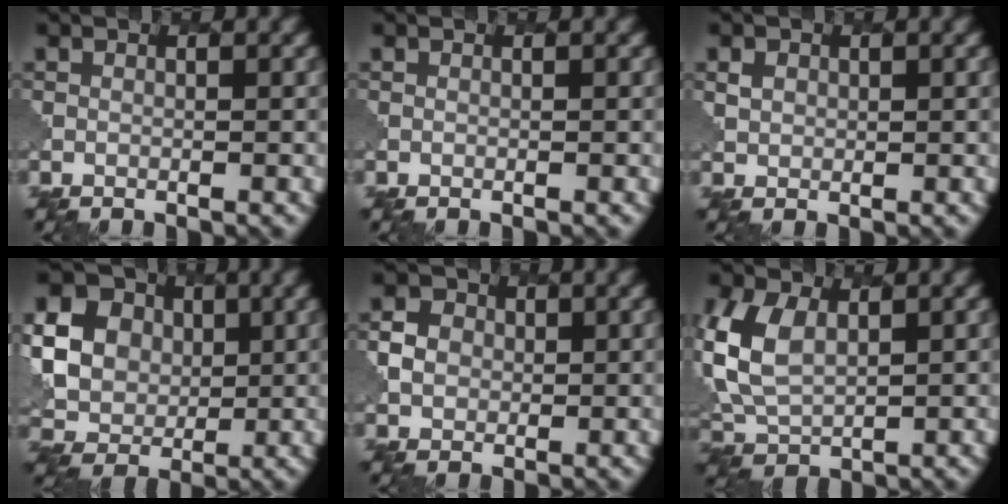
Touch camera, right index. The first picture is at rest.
{"total": 0.0}
{"total": 1.1, "force": [0.7, 0.9, -0.1], "torque": [-0.001, 0.002, 0.010]}
{"total": 9.3, "force": [1.9, 7.9, 4.5], "torque": [-0.123, 0.022, 0.020]}
{"total": 2.0, "force": [0.3, 1.9, 0.4], "torque": [-0.005, 0.002, 0.004]}
{"total": 6.1, "force": [1.6, 3.9, 4.4], "torque": [-0.118, 0.008, 0.027]}